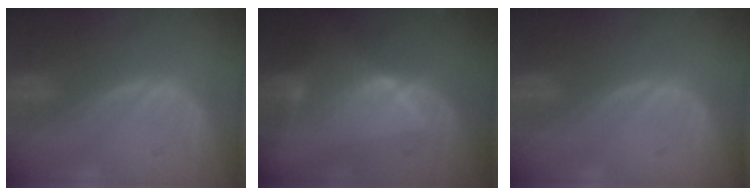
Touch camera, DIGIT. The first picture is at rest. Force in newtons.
{"total": 7.4, "press": 7.2, "slide": 1.6}
{"total": 0.0}